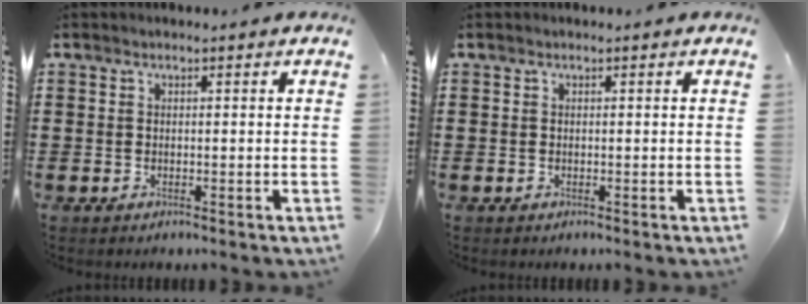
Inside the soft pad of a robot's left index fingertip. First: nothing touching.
{"total": 0.0}